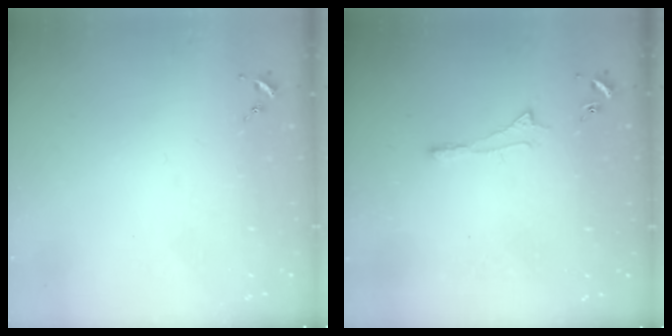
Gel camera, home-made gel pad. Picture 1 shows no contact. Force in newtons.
{"total": 3.5, "press": 3.4, "slide": 0.5}